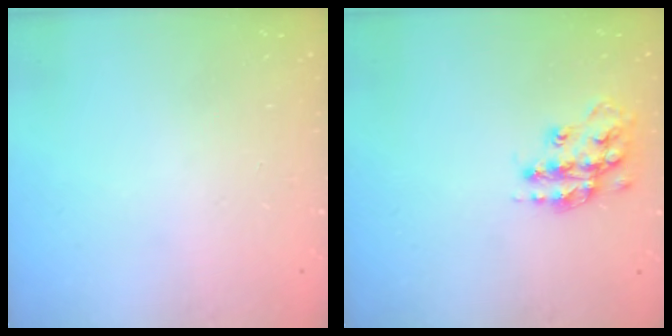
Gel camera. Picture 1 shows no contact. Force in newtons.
{"total": 15.0, "press": 15.0, "slide": 1.0}